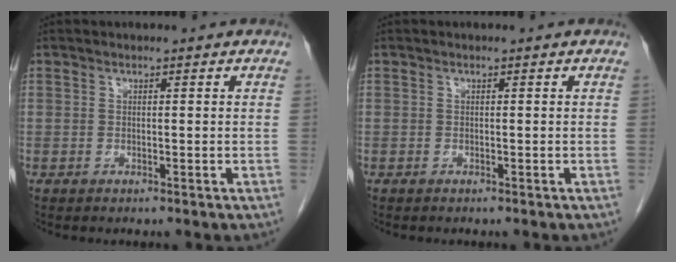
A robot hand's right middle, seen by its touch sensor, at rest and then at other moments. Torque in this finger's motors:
{"motor_torque": [-0.13, -0.13, -0.03, -0.01]}